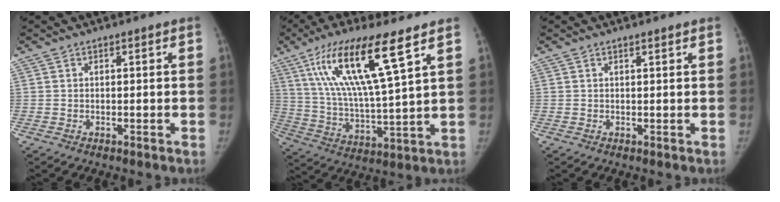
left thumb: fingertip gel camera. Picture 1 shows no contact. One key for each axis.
{"total": 18.6, "fx": 9.4, "fy": 3.0, "fz": 15.8, "tx": -0.303, "ty": -0.036, "tz": 0.176}
{"total": 0.8, "fx": 0.7, "fy": 0.1, "fz": 0.4, "tx": -0.006, "ty": -0.004, "tz": 0.013}